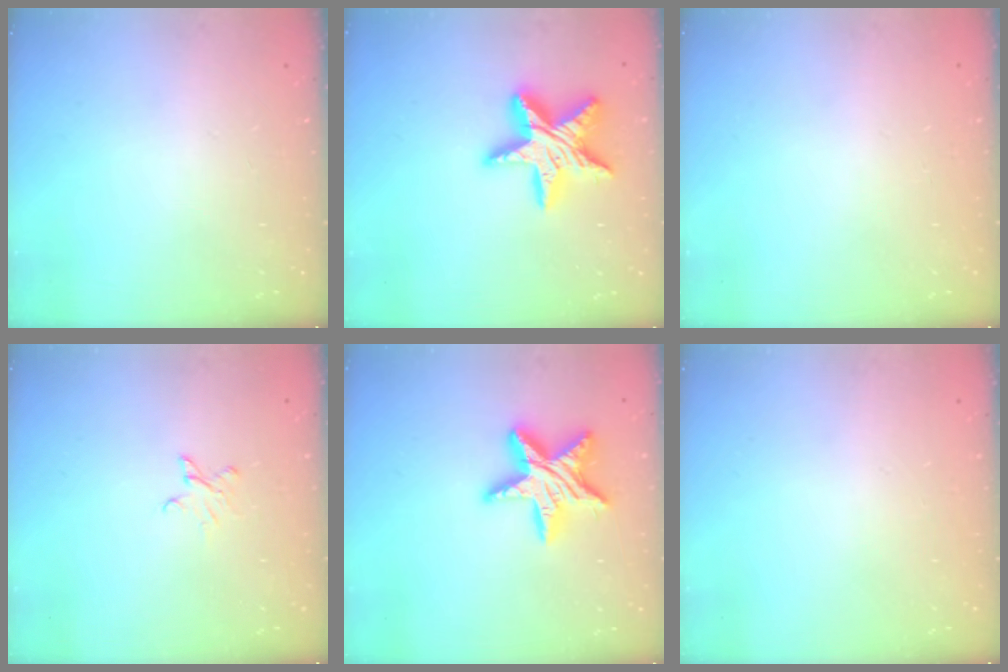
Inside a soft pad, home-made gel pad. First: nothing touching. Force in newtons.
{"total": 17.1, "press": 17.0, "slide": 1.5}
{"total": 0.0}
{"total": 2.8, "press": 2.8, "slide": 0.3}
{"total": 16.1, "press": 16.1, "slide": 0.9}
{"total": 0.0}